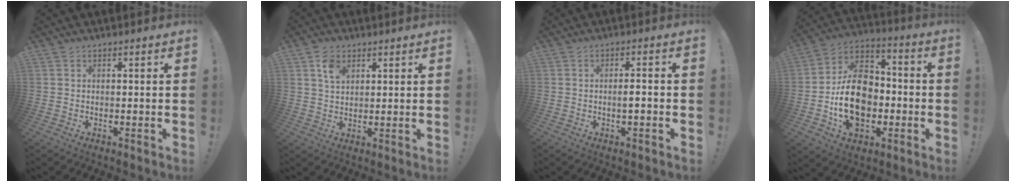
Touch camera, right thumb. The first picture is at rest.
{"total": 5.5, "force": [3.0, 3.6, 2.9], "torque": [-0.047, -0.007, 0.055]}
{"total": 3.0, "force": [-1.1, 0.3, 2.8], "torque": [-0.045, 0.001, -0.021]}
{"total": 19.7, "force": [-3.1, 14.6, 12.8], "torque": [-0.215, 0.029, -0.043]}